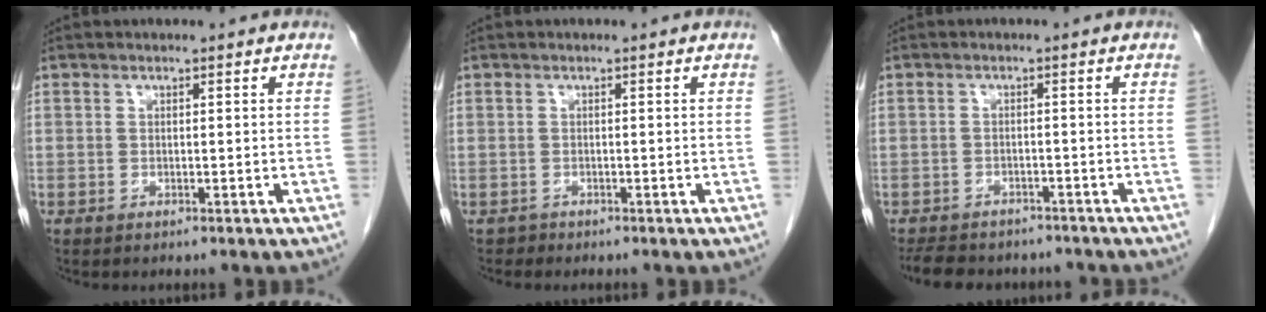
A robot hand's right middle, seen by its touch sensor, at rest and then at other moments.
{"total": 0.6, "force": [-0.5, 0.1, -0.2], "torque": [-0.007, -0.004, -0.011]}
{"total": 11.0, "force": [-9.5, 4.2, 3.6], "torque": [-0.077, -0.003, -0.121]}